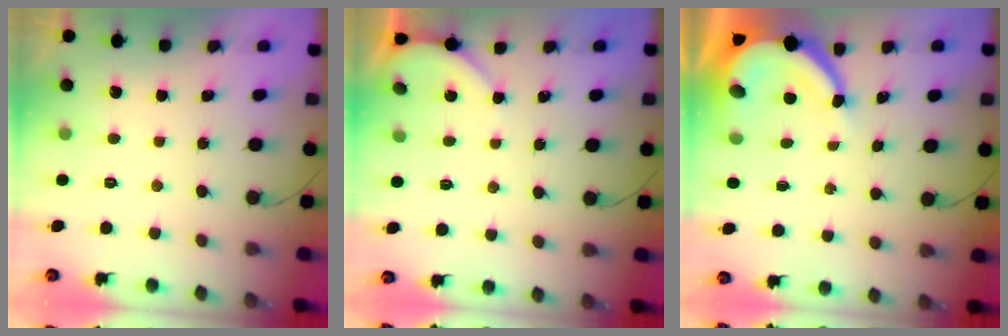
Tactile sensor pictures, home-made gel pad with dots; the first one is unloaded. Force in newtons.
{"total": 2.1, "press": 2.1, "slide": 0.3}
{"total": 9.9, "press": 9.8, "slide": 1.1}